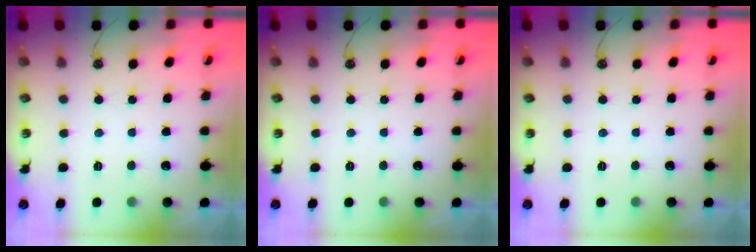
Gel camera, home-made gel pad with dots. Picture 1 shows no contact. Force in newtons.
{"total": 0.0}
{"total": 0.0}